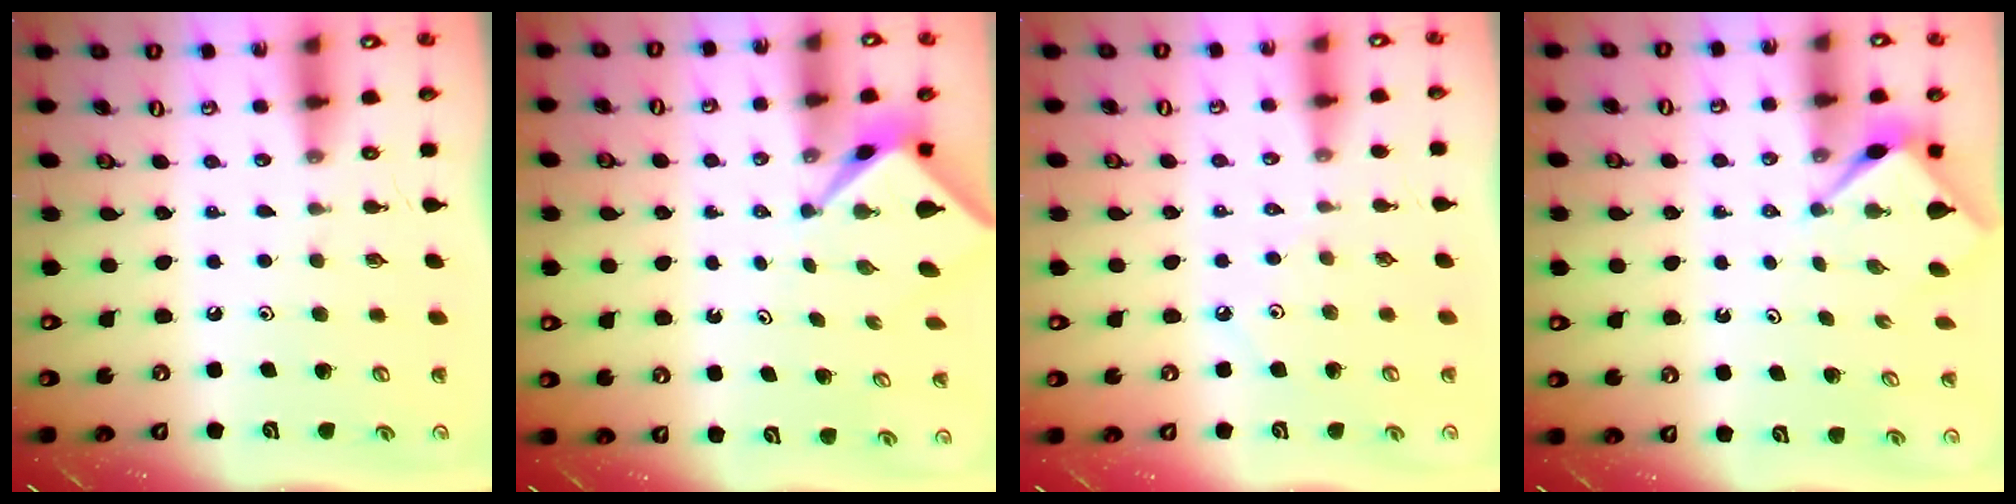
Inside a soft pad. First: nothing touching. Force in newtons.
{"total": 2.3, "press": 2.2, "slide": 0.3}
{"total": 2.1, "press": 2.1, "slide": 0.4}
{"total": 3.3, "press": 3.3, "slide": 0.3}